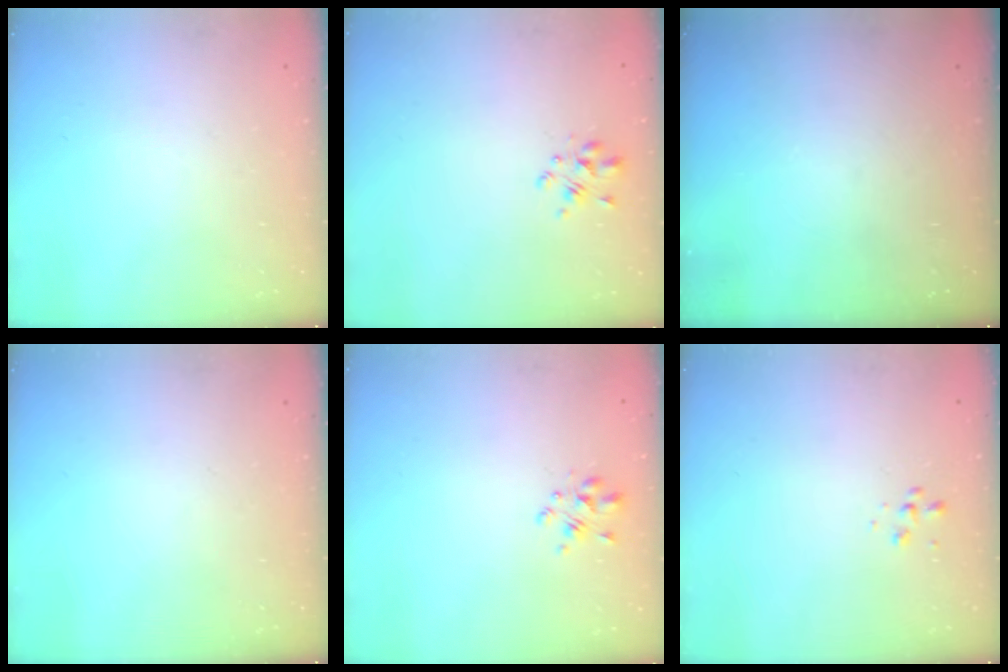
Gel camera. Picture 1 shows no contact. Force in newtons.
{"total": 2.4, "press": 2.3, "slide": 0.7}
{"total": 0.0}
{"total": 0.0}
{"total": 2.3, "press": 2.2, "slide": 0.7}
{"total": 0.5, "press": 0.5, "slide": 0.0}